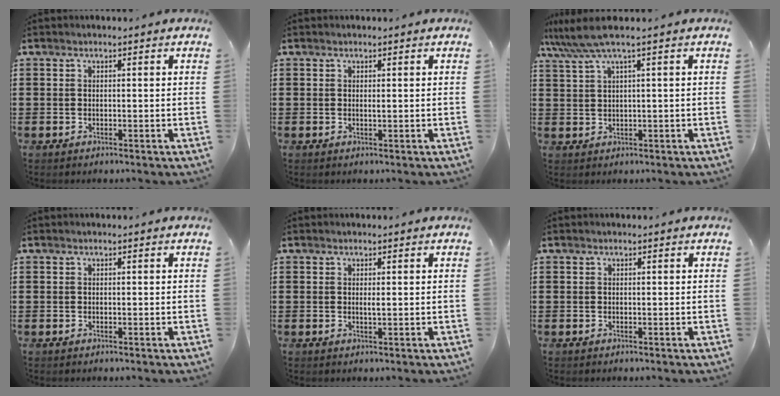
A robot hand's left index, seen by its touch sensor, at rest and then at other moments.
{"total": 0.6, "force": [0.2, 0.0, 0.5], "torque": [-0.011, -0.002, 0.004]}
{"total": 4.2, "force": [2.1, -0.2, 3.6], "torque": [-0.090, -0.011, 0.031]}
{"total": 0.0}
{"total": 0.9, "force": [0.1, 0.1, 0.9], "torque": [-0.018, -0.003, 0.003]}
{"total": 0.0}